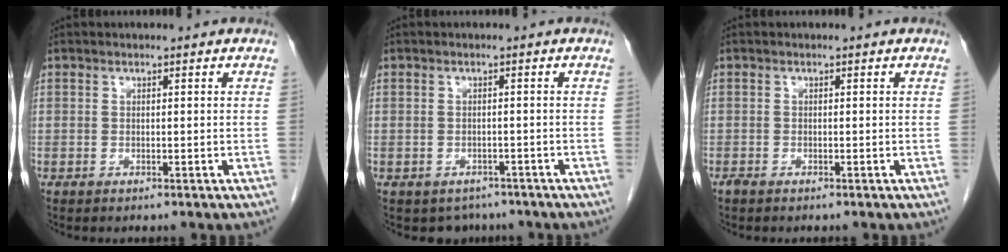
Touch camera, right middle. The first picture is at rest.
{"total": 3.6, "force": [-2.8, 2.2, 0.3], "torque": [0.000, 0.006, -0.036]}
{"total": 0.6, "force": [-0.5, 0.2, 0.3], "torque": [-0.011, -0.002, -0.010]}